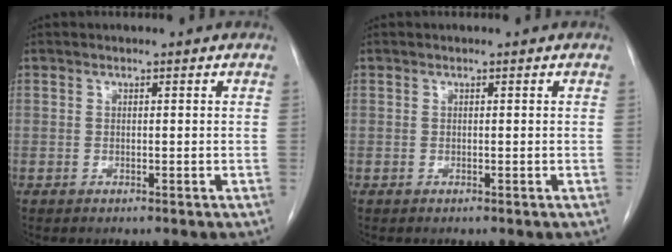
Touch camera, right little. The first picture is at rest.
{"total": 0.0}